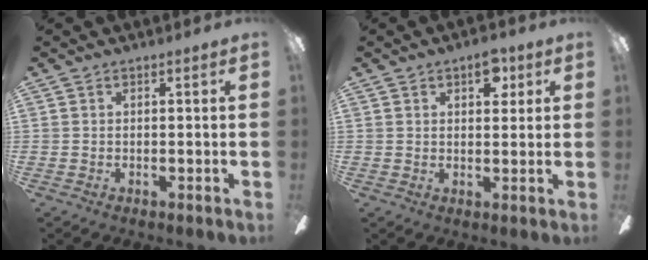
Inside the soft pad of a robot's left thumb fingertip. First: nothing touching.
{"total": 6.1, "force": [3.1, 3.3, 4.1], "torque": [-0.045, -0.007, 0.048]}